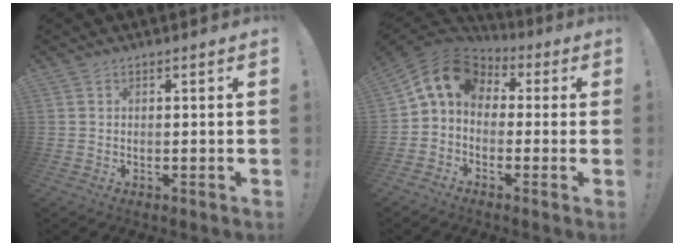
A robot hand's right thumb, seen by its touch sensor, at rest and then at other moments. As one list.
[{"total": 11.2, "force": [1.9, 8.6, 6.9], "torque": [-0.129, 0.006, 0.039]}]